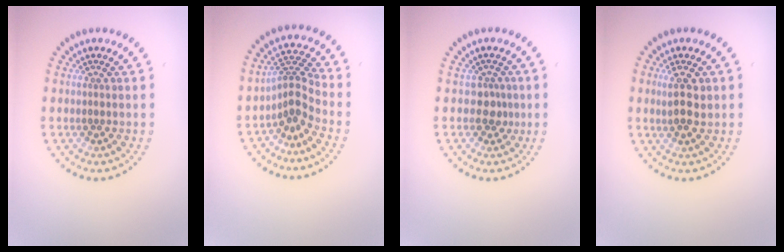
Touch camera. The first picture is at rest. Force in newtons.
{"total": 2.9, "press": 2.0, "slide": 2.1}
{"total": 1.7, "press": 1.3, "slide": 1.1}
{"total": 2.8, "press": 2.7, "slide": 0.7}